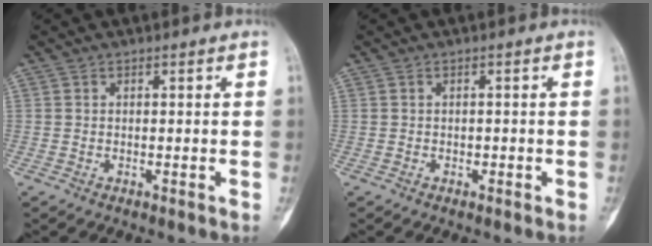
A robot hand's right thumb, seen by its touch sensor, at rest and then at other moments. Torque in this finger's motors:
{"motor_torque": [-0.04, -0.06, -0.36, 0.18, 0.03]}